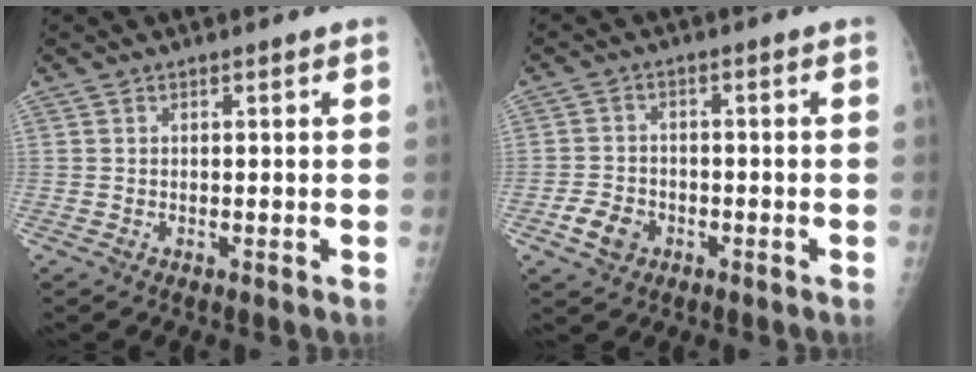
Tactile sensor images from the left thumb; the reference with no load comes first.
{"total": 5.2, "force": [-2.2, 4.0, 2.4], "torque": [-0.036, 0.012, -0.037]}